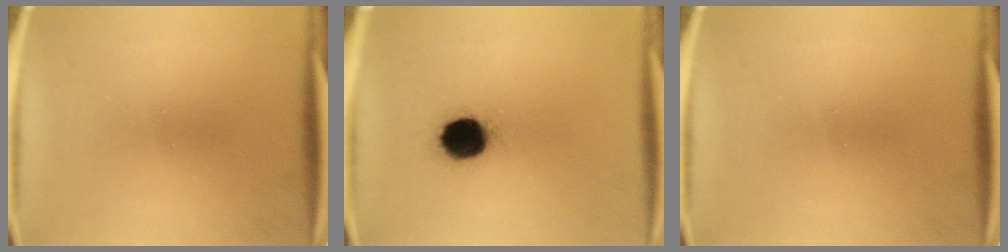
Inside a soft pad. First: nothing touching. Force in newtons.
{"total": 11.5}
{"total": 0.0}